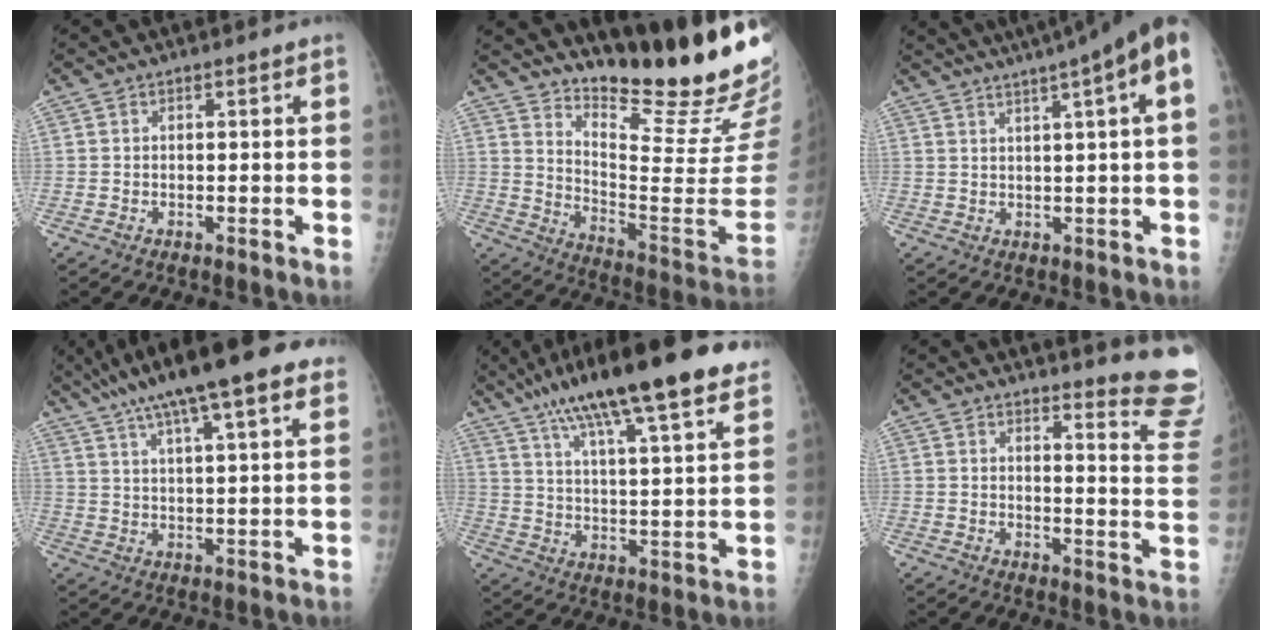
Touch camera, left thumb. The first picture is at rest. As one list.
[{"total": 24.9, "force": [20.6, 3.6, 13.5], "torque": [-0.176, -0.181, 0.289]}, {"total": 13.2, "force": [7.1, 0.3, 11.2], "torque": [-0.161, 0.026, 0.090]}, {"total": 21.0, "force": [14.0, 4.5, 15.0], "torque": [-0.238, 0.000, 0.207]}, {"total": 25.4, "force": [17.7, 4.9, 17.6], "torque": [-0.267, -0.026, 0.265]}, {"total": 13.2, "force": [12.9, -0.2, 2.9], "torque": [-0.016, -0.178, 0.125]}]